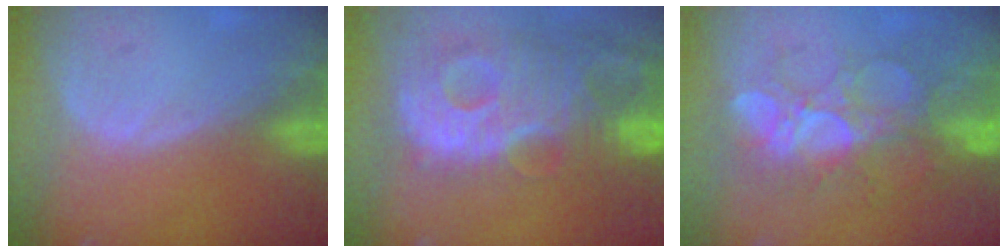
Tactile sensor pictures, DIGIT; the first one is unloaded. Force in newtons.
{"total": 13.8, "press": 12.0, "slide": 6.8}
{"total": 9.1, "press": 8.6, "slide": 2.9}